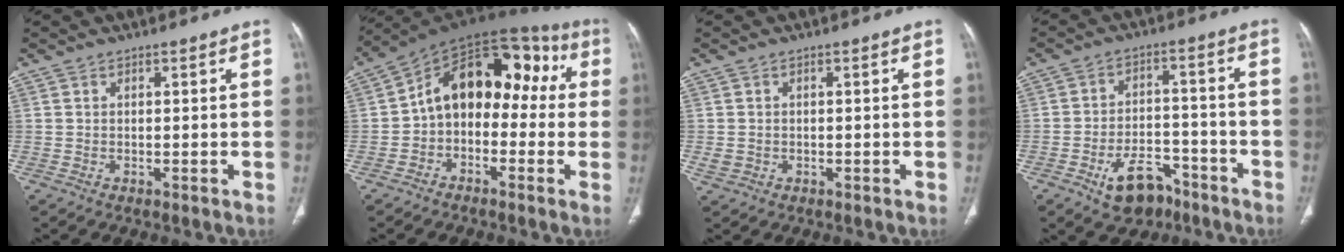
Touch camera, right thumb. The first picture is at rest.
{"total": 16.5, "force": [0.2, 11.0, 12.3], "torque": [-0.129, 0.065, -0.014]}
{"total": 1.8, "force": [-0.3, 1.6, 0.8], "torque": [-0.015, 0.002, 0.001]}
{"total": 9.6, "force": [-5.8, 5.8, 5.0], "torque": [-0.058, 0.042, -0.087]}